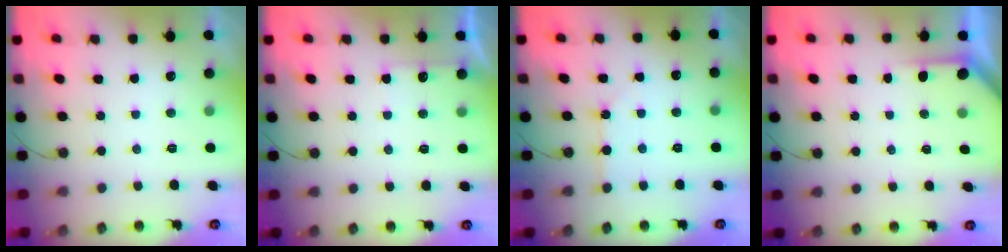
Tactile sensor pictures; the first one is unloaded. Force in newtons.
{"total": 5.0, "press": 4.9, "slide": 0.6}
{"total": 2.2, "press": 2.1, "slide": 0.3}
{"total": 1.9, "press": 1.9, "slide": 0.2}